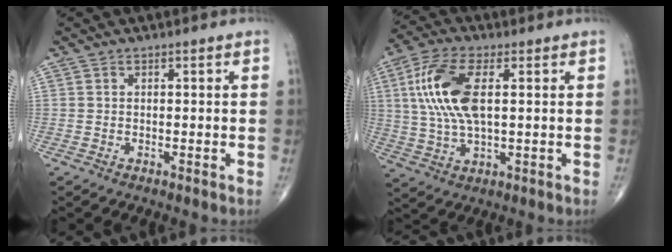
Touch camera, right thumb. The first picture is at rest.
{"total": 13.3, "force": [2.6, 5.8, 11.7], "torque": [-0.255, 0.006, 0.052]}